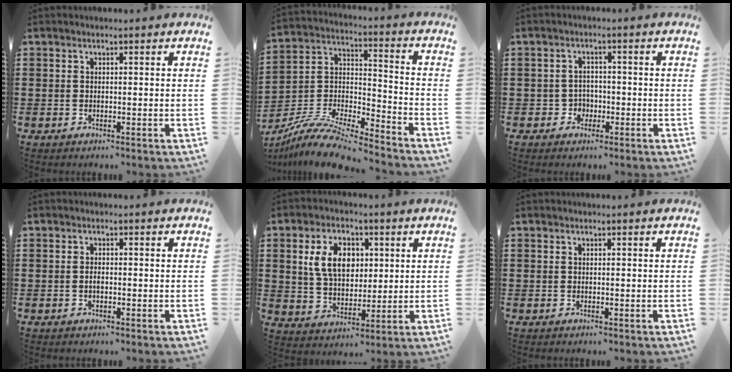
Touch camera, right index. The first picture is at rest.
{"total": 10.5, "force": [-9.6, 1.4, 4.2], "torque": [-0.090, 0.012, -0.193]}
{"total": 2.2, "force": [-1.0, 1.9, 0.6], "torque": [-0.018, 0.002, -0.023]}
{"total": 1.0, "force": [-0.3, 0.4, 0.8], "torque": [-0.018, -0.003, -0.004]}
{"total": 7.7, "force": [2.0, 5.0, 5.5], "torque": [-0.127, 0.009, 0.031]}
{"total": 0.0}